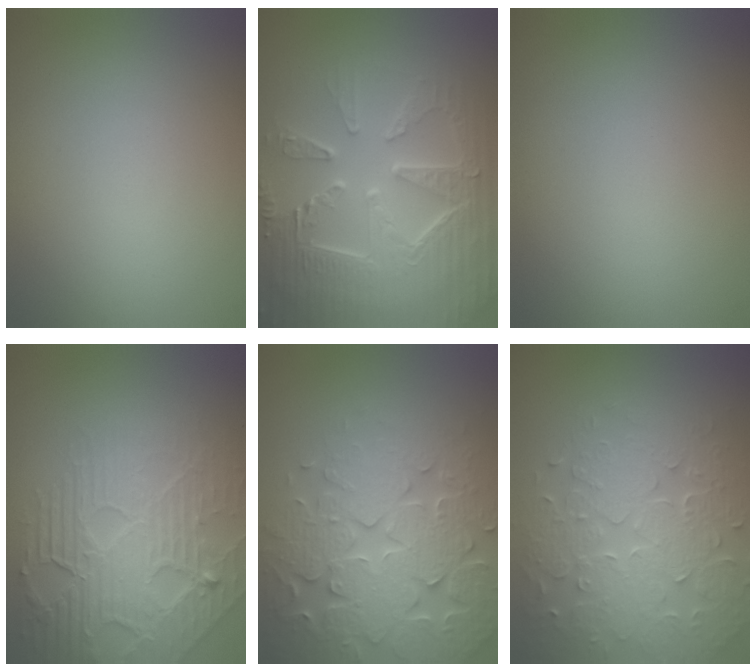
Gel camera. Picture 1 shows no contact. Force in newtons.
{"total": 9.3, "press": 6.7, "slide": 6.4}
{"total": 0.0}
{"total": 8.4, "press": 5.7, "slide": 6.2}
{"total": 7.7, "press": 7.5, "slide": 1.5}
{"total": 8.2, "press": 5.8, "slide": 5.8}